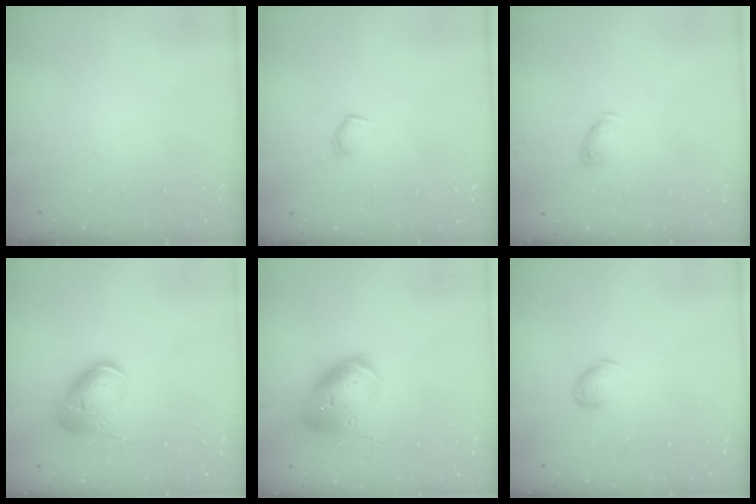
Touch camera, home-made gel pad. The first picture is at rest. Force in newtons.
{"total": 2.8, "press": 2.7, "slide": 0.6}
{"total": 5.0, "press": 5.0, "slide": 0.6}
{"total": 12.3, "press": 12.2, "slide": 1.7}
{"total": 16.5, "press": 16.3, "slide": 2.7}
{"total": 6.0, "press": 5.9, "slide": 1.0}